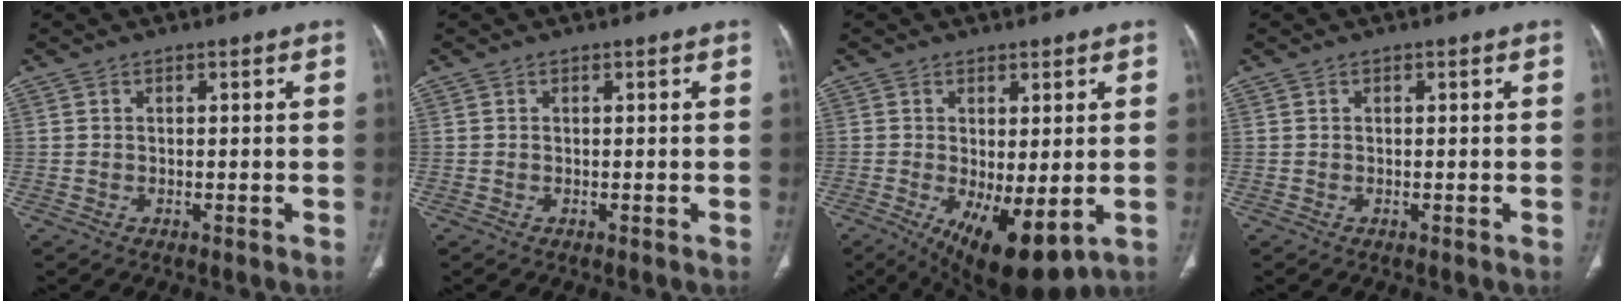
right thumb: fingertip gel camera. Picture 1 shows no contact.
{"total": 0.0}
{"total": 11.3, "force": [-3.1, 4.3, 10.0], "torque": [-0.151, -0.023, -0.029]}
{"total": 0.0}